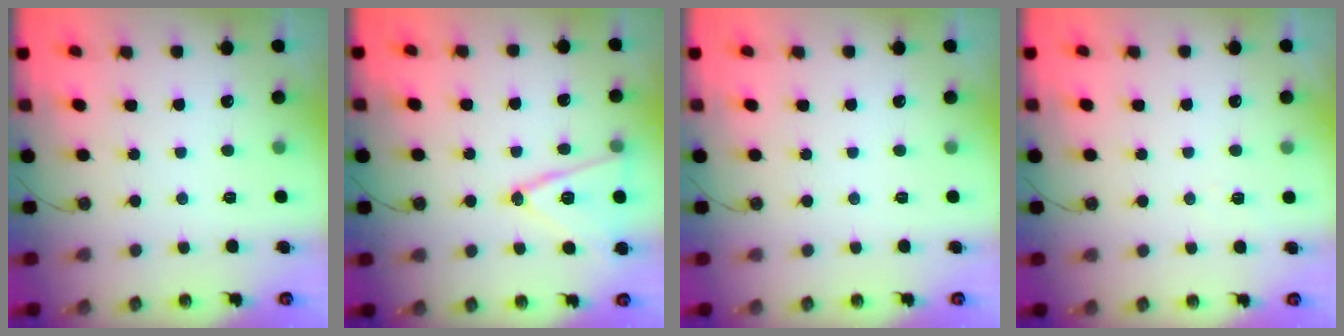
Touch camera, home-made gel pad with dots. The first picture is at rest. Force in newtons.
{"total": 14.0, "press": 13.6, "slide": 3.3}
{"total": 0.0}
{"total": 4.5, "press": 3.2, "slide": 3.2}